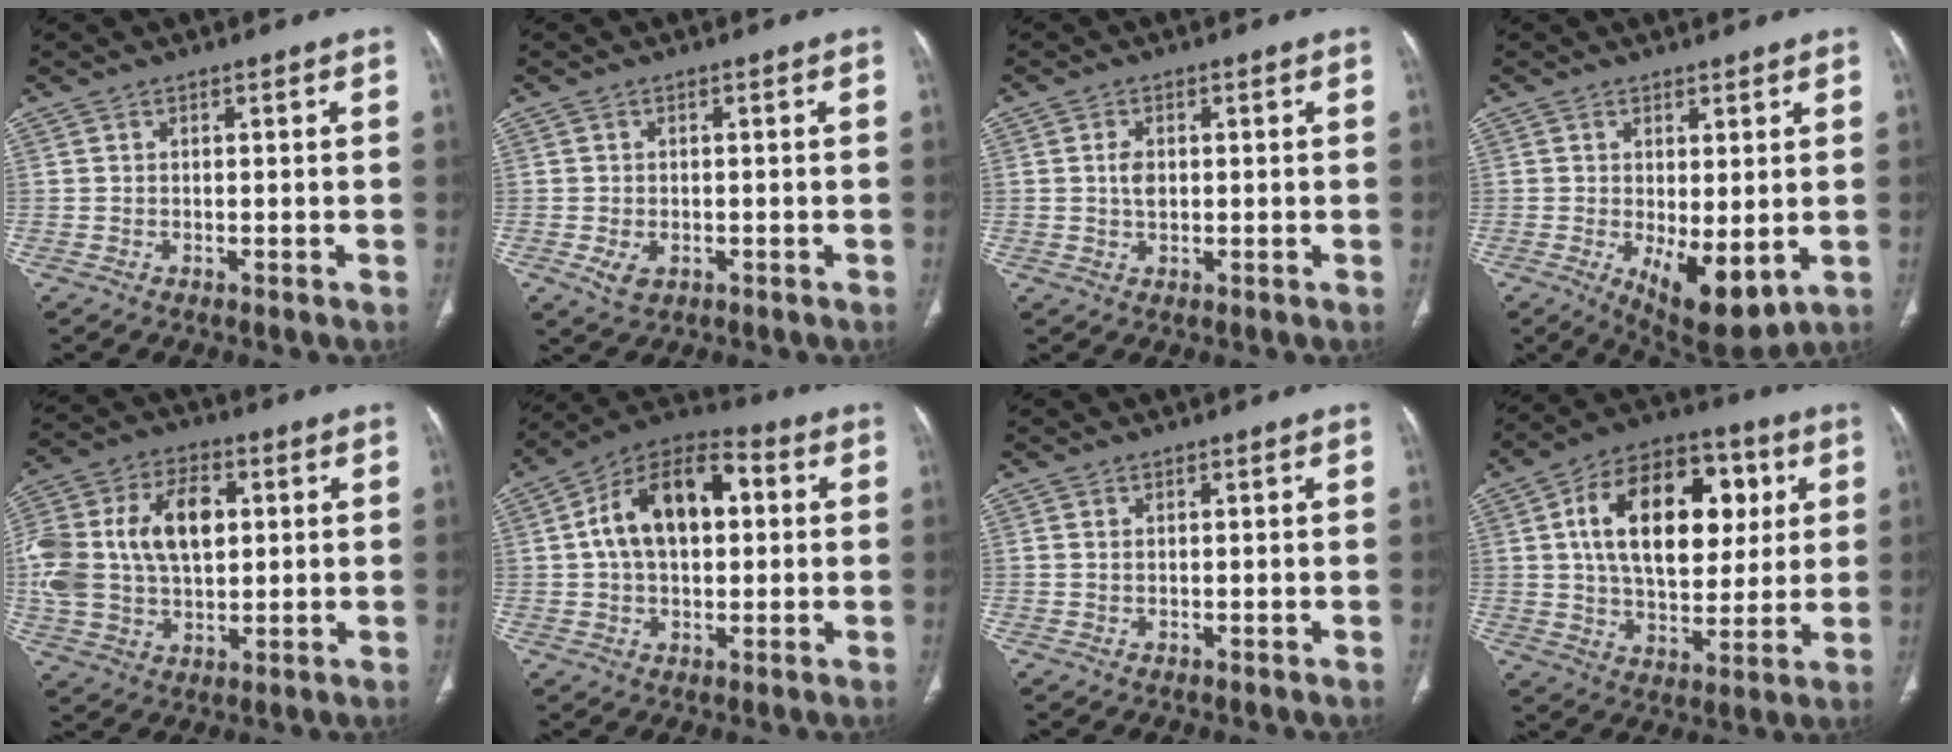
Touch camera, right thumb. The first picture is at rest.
{"total": 3.2, "force": [-1.1, 2.2, 2.2], "torque": [-0.040, -0.001, -0.009]}
{"total": 2.9, "force": [0.2, 1.8, 2.2], "torque": [-0.038, 0.001, 0.005]}
{"total": 9.7, "force": [-1.7, 4.0, 8.6], "torque": [-0.125, -0.025, -0.009]}
{"total": 21.5, "force": [3.3, 13.9, 16.0], "torque": [-0.335, 0.018, 0.064]}
{"total": 16.2, "force": [2.7, 9.6, 12.7], "torque": [-0.198, 0.029, 0.037]}
{"total": 0.8, "force": [0.2, 0.4, 0.6], "torque": [-0.018, 0.003, 0.008]}
{"total": 23.0, "force": [5.3, 13.8, 17.6], "torque": [-0.253, 0.003, 0.082]}